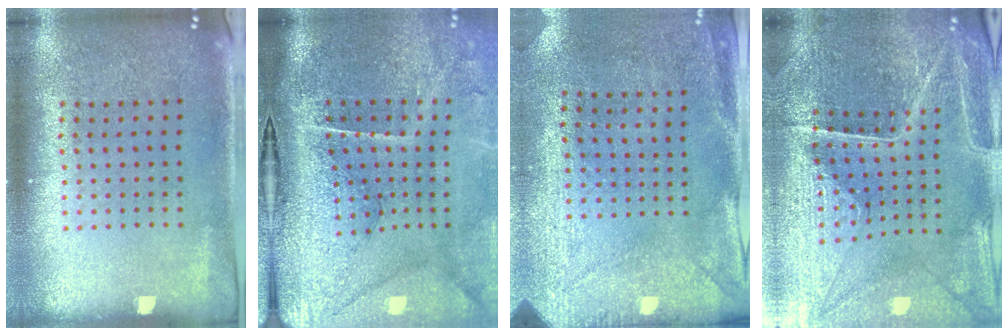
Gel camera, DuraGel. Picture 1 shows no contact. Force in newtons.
{"total": 4.8, "press": 3.8, "slide": 3.0}
{"total": 2.9, "press": 2.3, "slide": 1.8}
{"total": 3.8, "press": 3.8, "slide": 0.5}